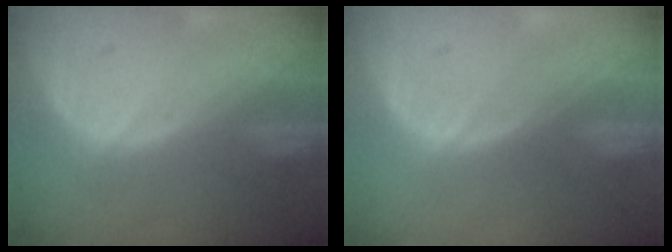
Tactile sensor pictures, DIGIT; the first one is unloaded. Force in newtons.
{"total": 0.0}